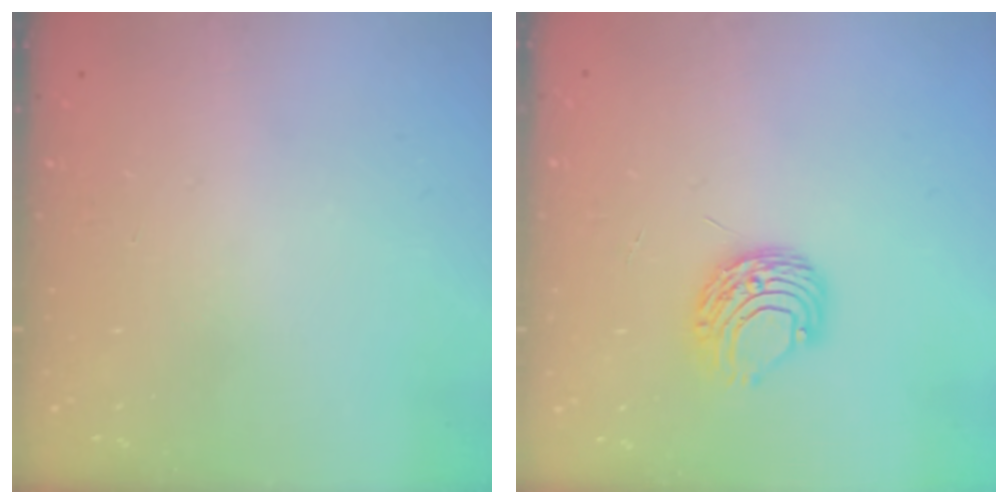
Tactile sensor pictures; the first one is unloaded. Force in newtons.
{"total": 8.1, "press": 8.1, "slide": 0.5}